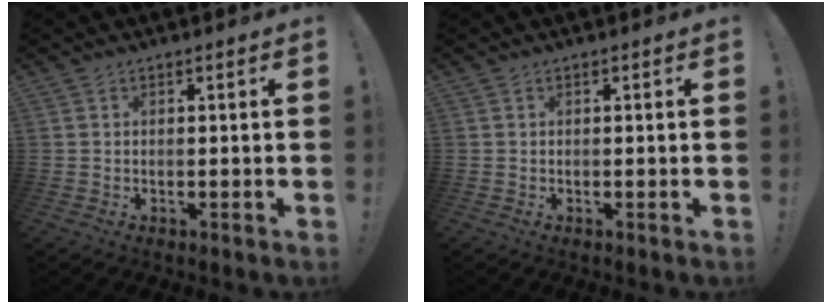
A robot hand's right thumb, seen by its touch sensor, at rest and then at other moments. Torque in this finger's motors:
{"motor_torque": [-0.03, 0.02, 0.03, 0.04, 0.00]}